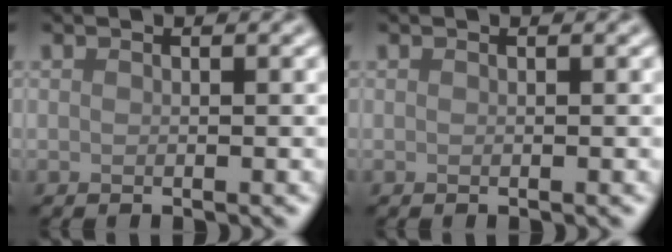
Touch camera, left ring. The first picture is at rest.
{"total": 0.0}